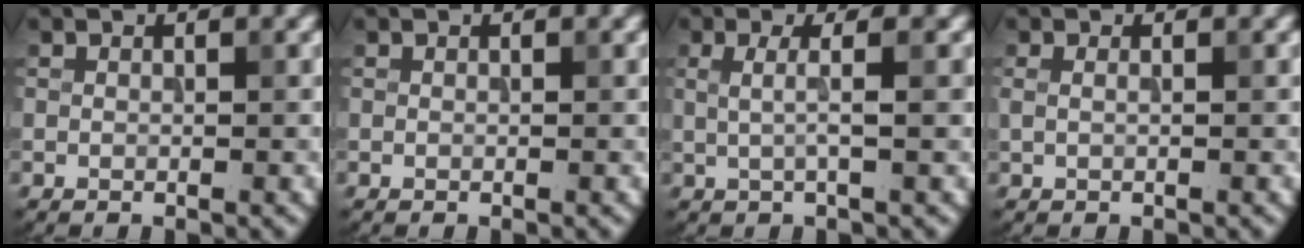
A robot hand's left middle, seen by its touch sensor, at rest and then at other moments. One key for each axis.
{"total": 0.0}
{"total": 2.6, "fx": 0.3, "fy": 0.7, "fz": 2.5, "tx": -0.042, "ty": 0.000, "tz": 0.002}
{"total": 0.8, "fx": 0.3, "fy": 0.3, "fz": 0.7, "tx": -0.015, "ty": -0.003, "tz": 0.002}